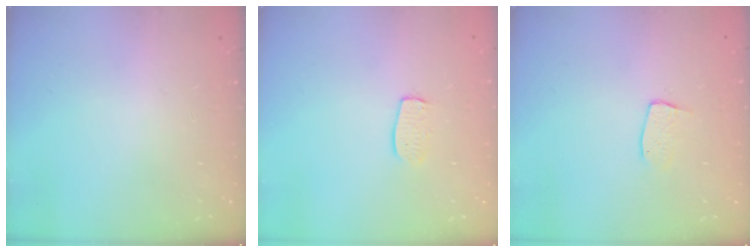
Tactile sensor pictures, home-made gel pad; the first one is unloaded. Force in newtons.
{"total": 6.6, "press": 6.6, "slide": 0.2}
{"total": 5.9, "press": 5.9, "slide": 0.3}